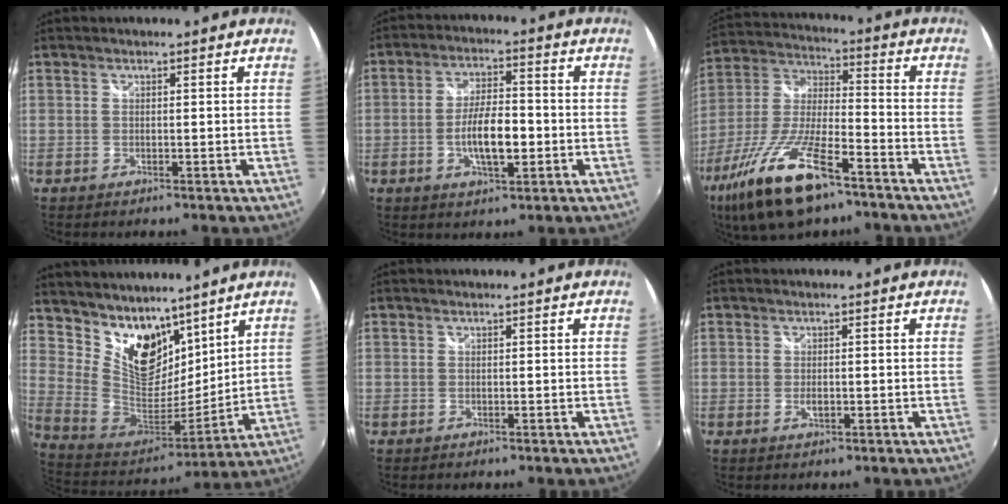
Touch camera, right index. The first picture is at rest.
{"total": 9.0, "force": [-2.2, 3.0, 8.1], "torque": [-0.154, 0.001, -0.034]}
{"total": 19.9, "force": [-12.1, 6.3, 14.5], "torque": [-0.302, -0.035, -0.227]}
{"total": 17.0, "force": [11.8, 10.0, 7.1], "torque": [-0.154, 0.003, 0.233]}
{"total": 0.0}
{"total": 1.6, "force": [-0.3, 0.8, 1.3], "torque": [-0.022, -0.001, -0.005]}